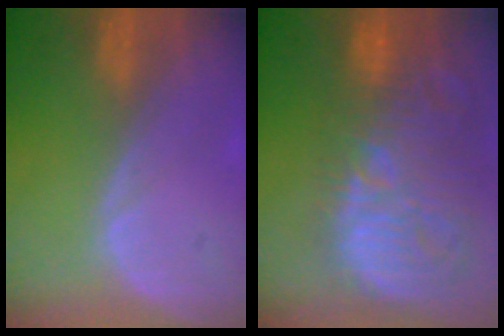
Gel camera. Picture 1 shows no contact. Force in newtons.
{"total": 15.2, "press": 13.2, "slide": 7.4}